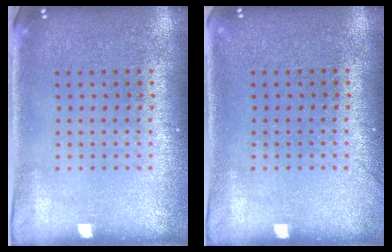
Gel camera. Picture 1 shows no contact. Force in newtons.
{"total": 0.5, "press": 0.5, "slide": 0.1}